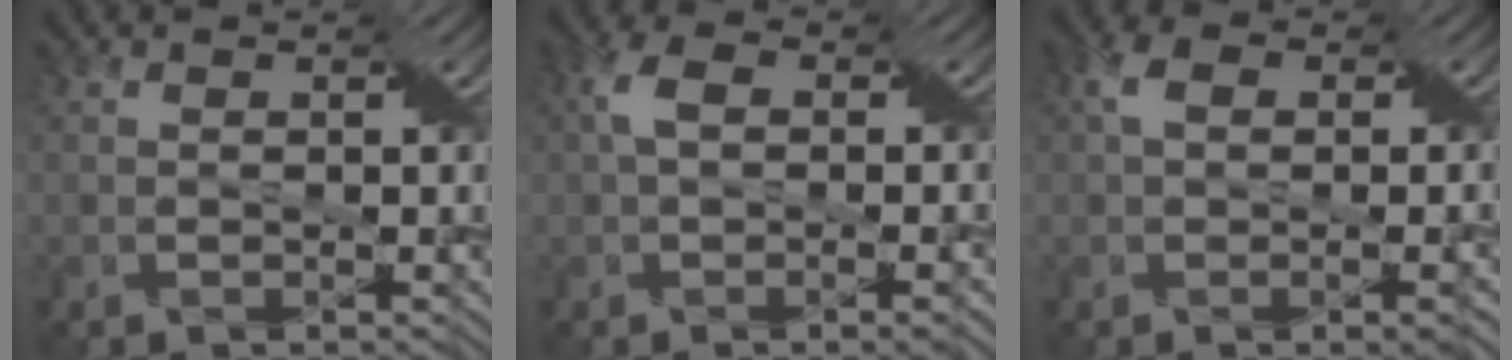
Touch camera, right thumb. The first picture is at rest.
{"total": 5.0, "force": [-0.1, 2.4, 4.4], "torque": [-0.091, 0.008, -0.002]}
{"total": 4.6, "force": [0.0, 2.7, 3.8], "torque": [-0.066, 0.003, -0.001]}